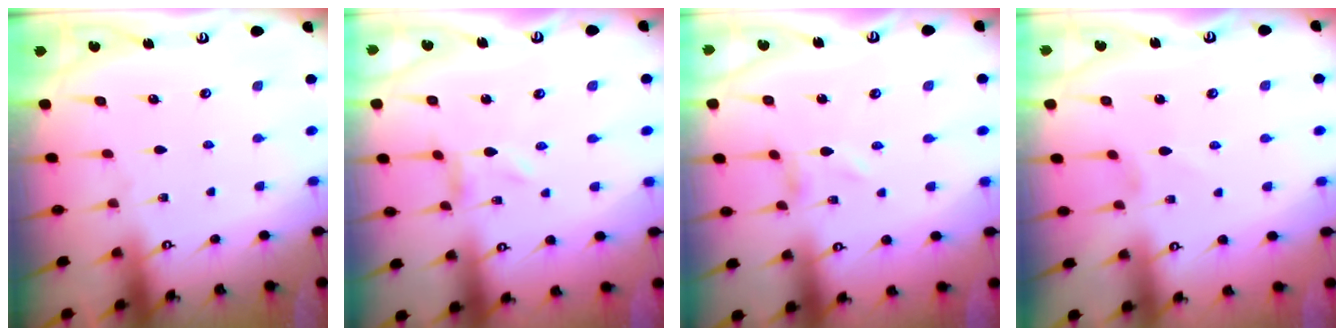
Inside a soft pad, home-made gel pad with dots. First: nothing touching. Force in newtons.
{"total": 0.0}
{"total": 0.8, "press": 0.8, "slide": 0.1}
{"total": 0.0}